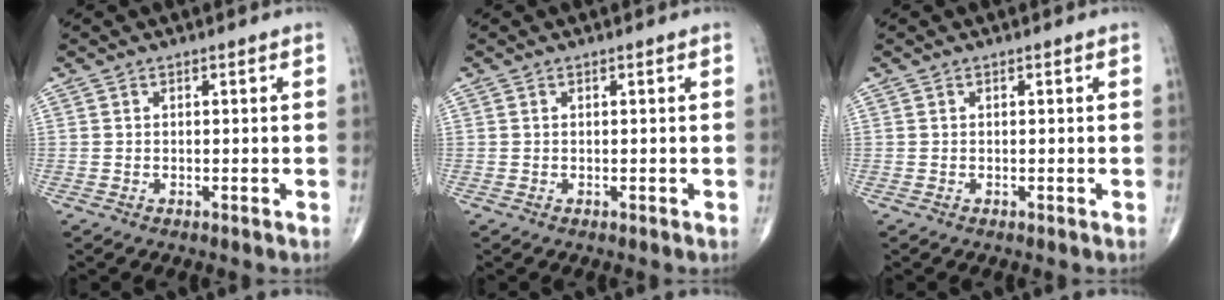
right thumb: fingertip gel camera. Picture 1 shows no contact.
{"total": 0.0}
{"total": 0.0}